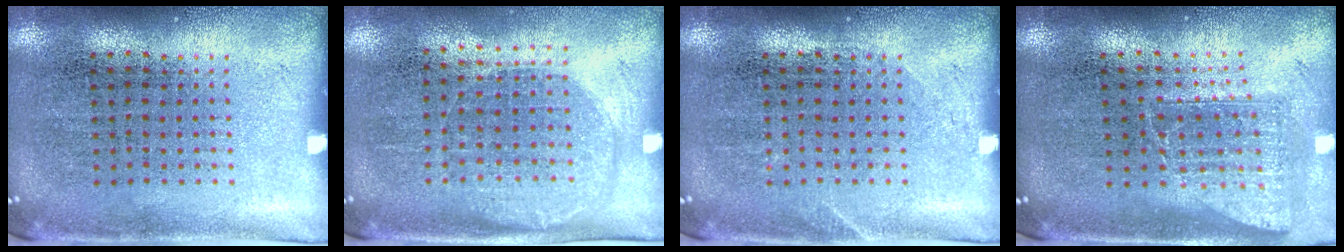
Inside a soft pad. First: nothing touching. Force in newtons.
{"total": 1.3, "press": 1.1, "slide": 0.6}
{"total": 0.7, "press": 0.6, "slide": 0.2}
{"total": 1.7, "press": 1.3, "slide": 1.0}